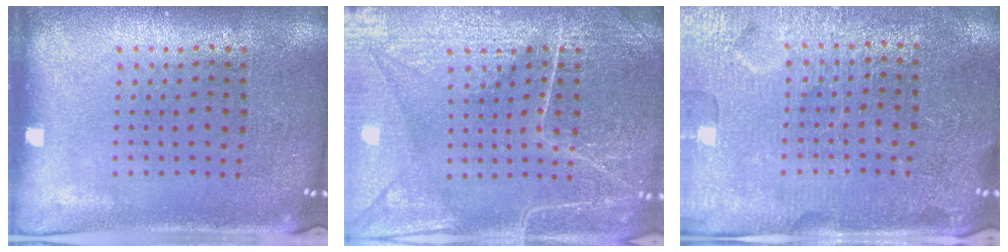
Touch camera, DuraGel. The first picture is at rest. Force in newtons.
{"total": 4.2, "press": 4.2, "slide": 0.3}
{"total": 4.0, "press": 3.9, "slide": 1.0}